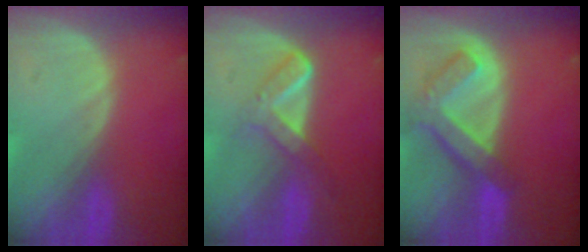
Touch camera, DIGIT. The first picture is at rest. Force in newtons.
{"total": 5.5, "press": 4.7, "slide": 2.8}
{"total": 7.5, "press": 6.5, "slide": 3.7}